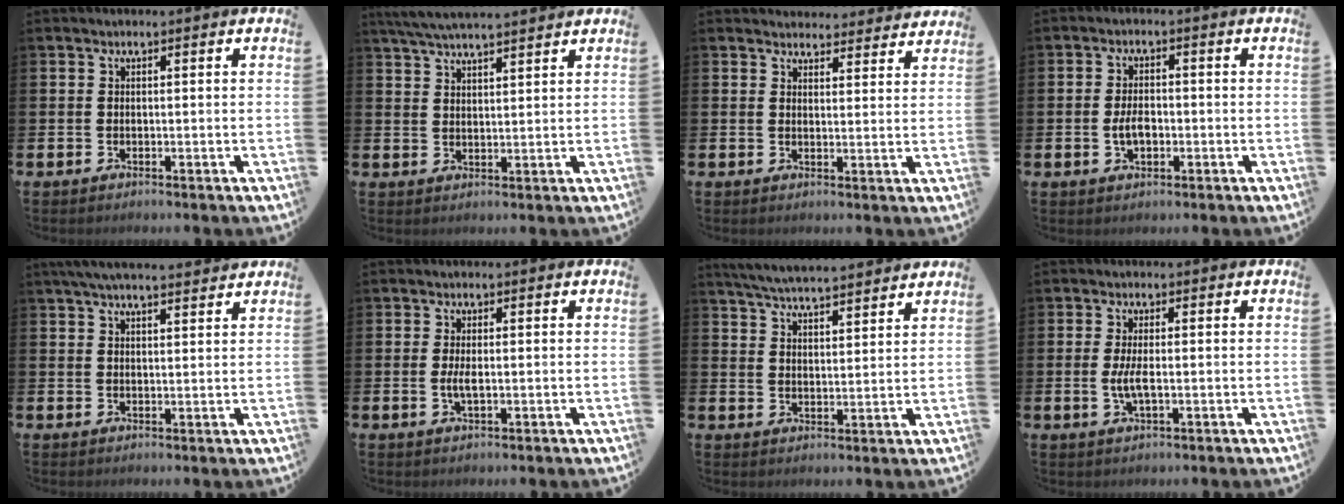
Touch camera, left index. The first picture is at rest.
{"total": 4.9, "force": [4.7, 0.2, 1.4], "torque": [-0.048, -0.012, 0.088]}
{"total": 3.9, "force": [3.8, 1.0, -0.1], "torque": [0.001, -0.021, 0.068]}
{"total": 3.3, "force": [-0.5, 1.9, 2.6], "torque": [-0.034, -0.001, -0.014]}
{"total": 4.3, "force": [4.0, 0.4, 1.7], "torque": [-0.041, -0.008, 0.073]}
{"total": 2.0, "force": [-0.1, 0.6, 1.9], "torque": [-0.028, -0.003, -0.004]}
{"total": 5.5, "force": [5.4, 0.0, 0.8], "torque": [-0.033, -0.032, 0.096]}
{"total": 2.9, "force": [-0.3, 0.8, 2.8], "torque": [-0.051, 0.001, -0.005]}